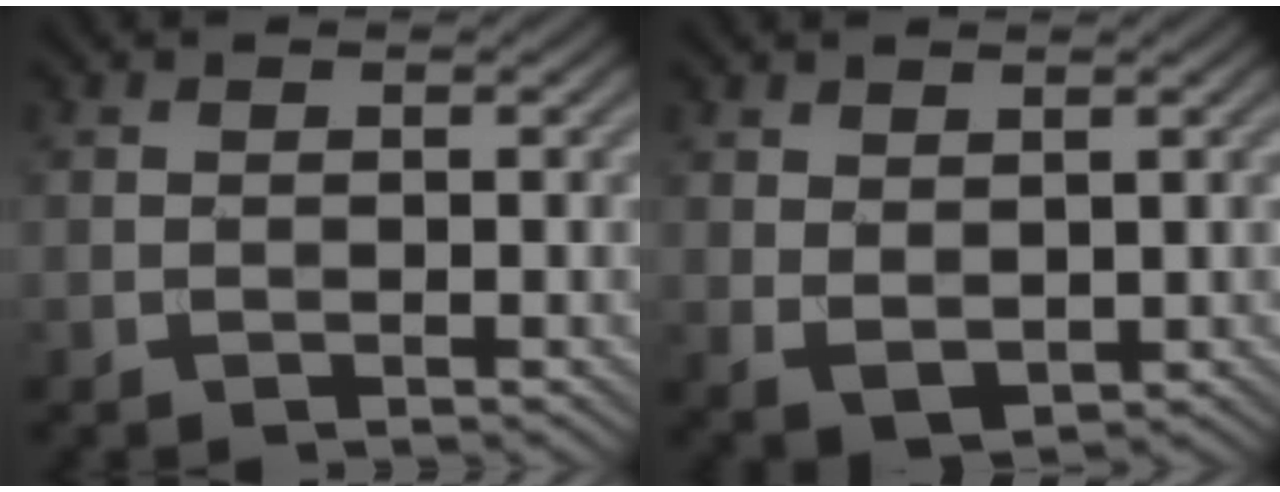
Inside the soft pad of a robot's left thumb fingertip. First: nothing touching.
{"total": 2.7, "force": [1.2, 1.7, 1.8], "torque": [-0.042, -0.009, 0.029]}